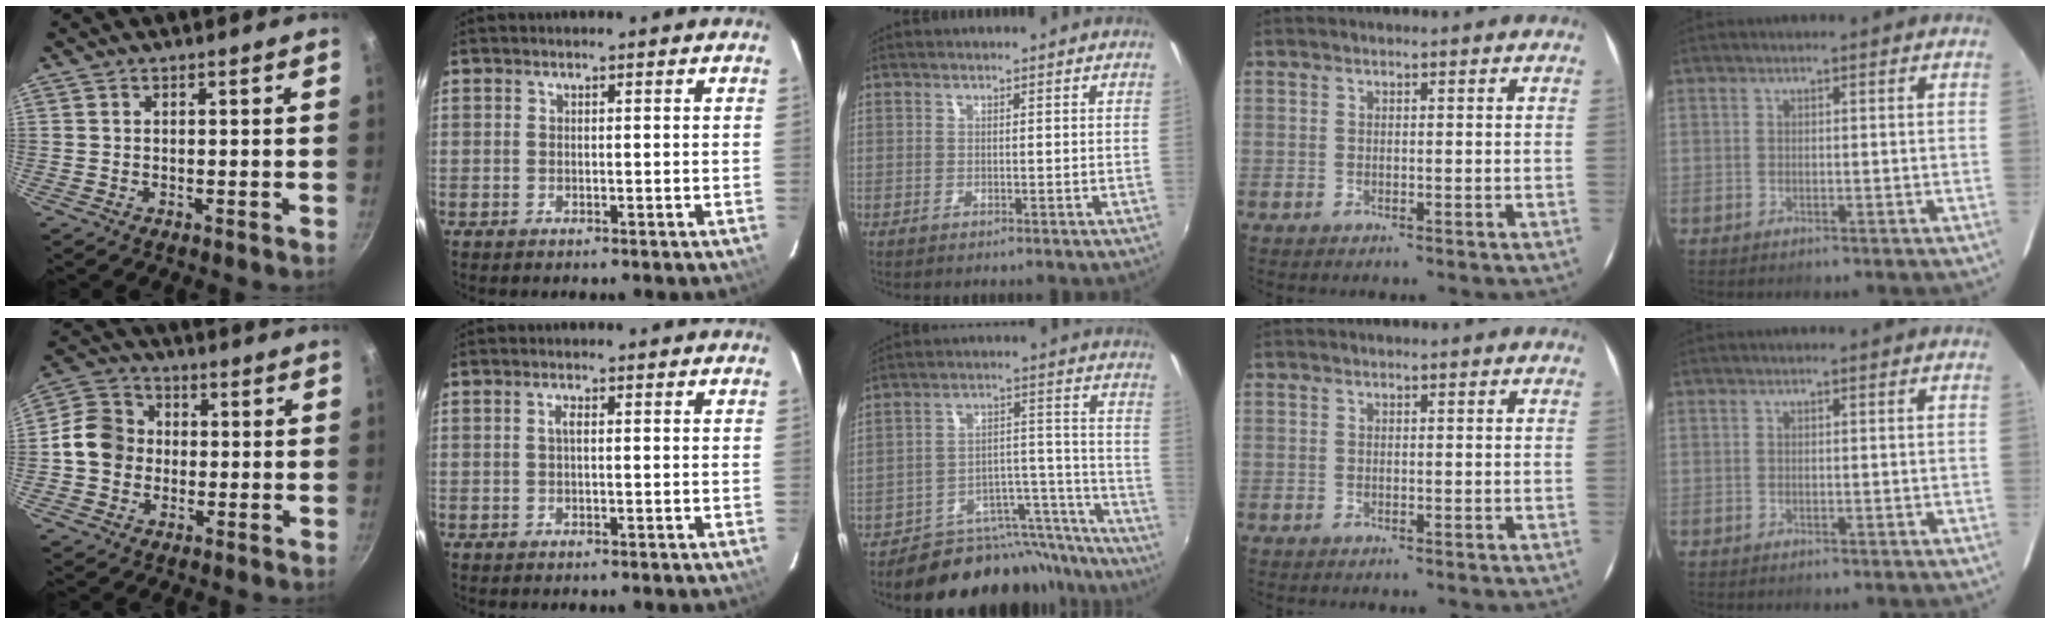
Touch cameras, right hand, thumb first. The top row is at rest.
{"thumb": {"total": 9.4, "force": [-0.7, 8.2, 4.5], "torque": [-0.053, 0.022, -0.034]}, "index": {"total": 1.1, "force": [0.1, 0.2, 1.1], "torque": [-0.021, 0.004, -0.001]}, "middle": {"total": 18.7, "force": [-17.1, 6.9, 2.9], "torque": [-0.030, 0.066, -0.236]}}